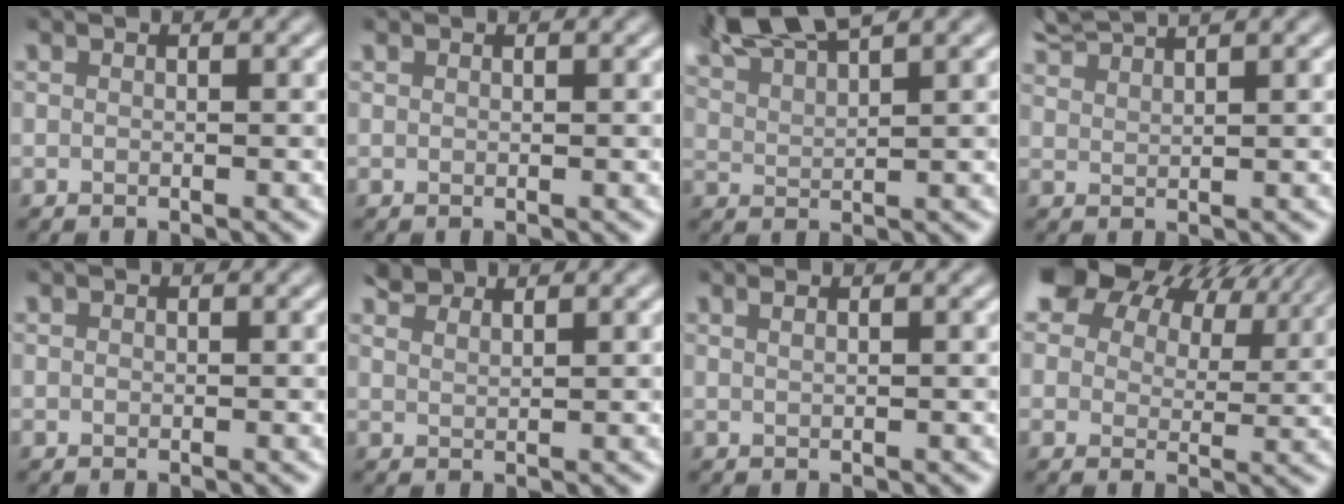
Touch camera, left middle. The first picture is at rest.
{"total": 0.0}
{"total": 6.1, "force": [5.0, 1.2, 3.2], "torque": [-0.054, 0.018, 0.088]}
{"total": 3.7, "force": [3.5, 0.4, 1.3], "torque": [-0.015, 0.015, 0.064]}
{"total": 0.0}
{"total": 2.0, "force": [1.9, 0.3, 0.5], "torque": [-0.006, 0.006, 0.034]}
{"total": 1.4, "force": [0.9, 0.6, 0.8], "torque": [-0.002, -0.003, 0.003]}
{"total": 13.6, "force": [8.7, 7.8, 7.0], "torque": [-0.135, 0.043, 0.132]}